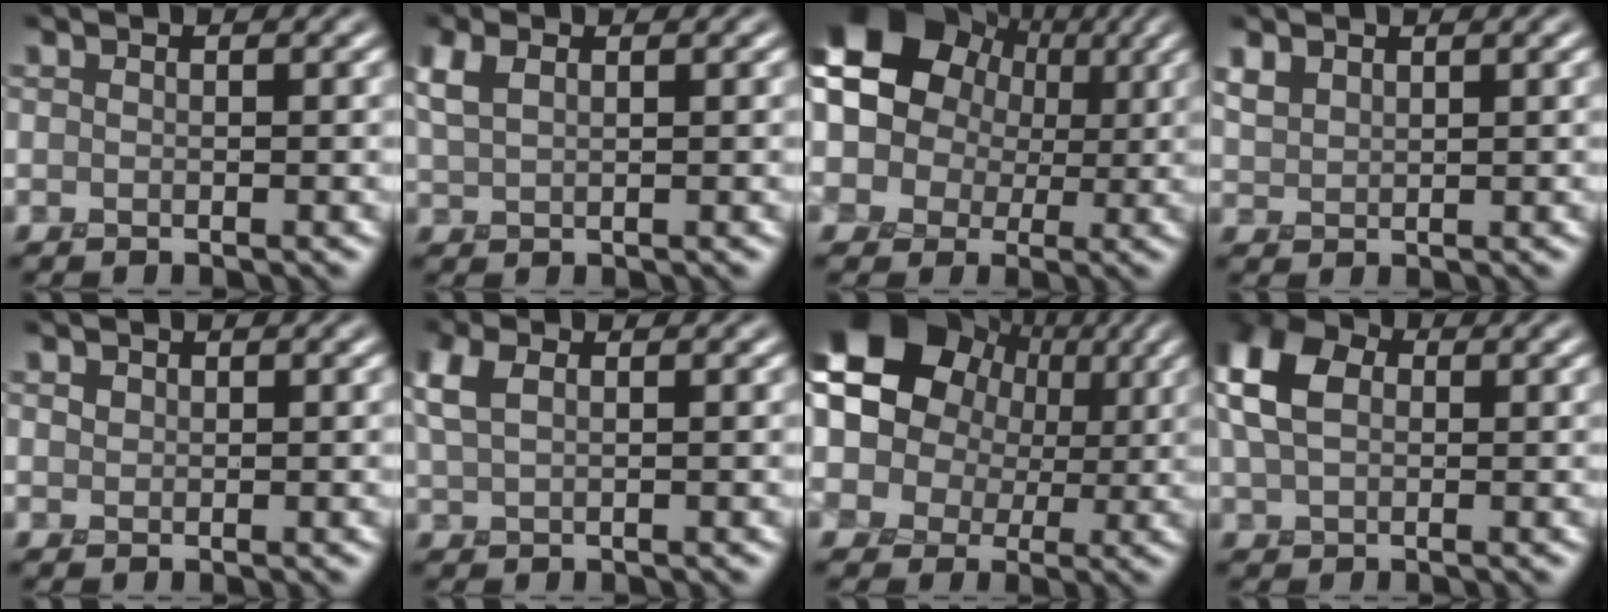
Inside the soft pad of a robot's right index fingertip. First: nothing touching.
{"total": 2.6, "force": [1.3, 1.2, 1.9], "torque": [-0.051, 0.006, 0.029]}
{"total": 15.2, "force": [4.0, 12.9, 7.0], "torque": [-0.154, 0.032, 0.038]}
{"total": 1.7, "force": [1.2, 0.9, 0.8], "torque": [-0.024, 0.002, 0.029]}
{"total": 0.7, "force": [0.4, 0.5, 0.2], "torque": [-0.004, -0.002, 0.007]}
{"total": 3.0, "force": [1.2, 1.5, 2.4], "torque": [-0.061, 0.006, 0.025]}
{"total": 16.5, "force": [5.1, 13.3, 8.4], "torque": [-0.176, 0.036, 0.065]}
{"total": 7.4, "force": [1.8, 4.9, 5.2], "torque": [-0.134, 0.020, 0.026]}